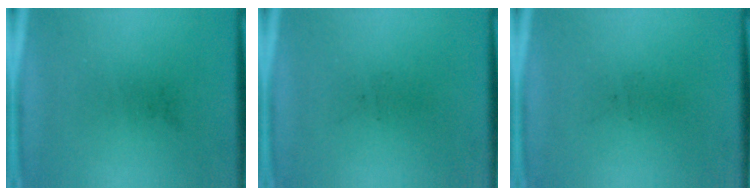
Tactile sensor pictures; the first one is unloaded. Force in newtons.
{"total": 0.0}
{"total": 0.0}